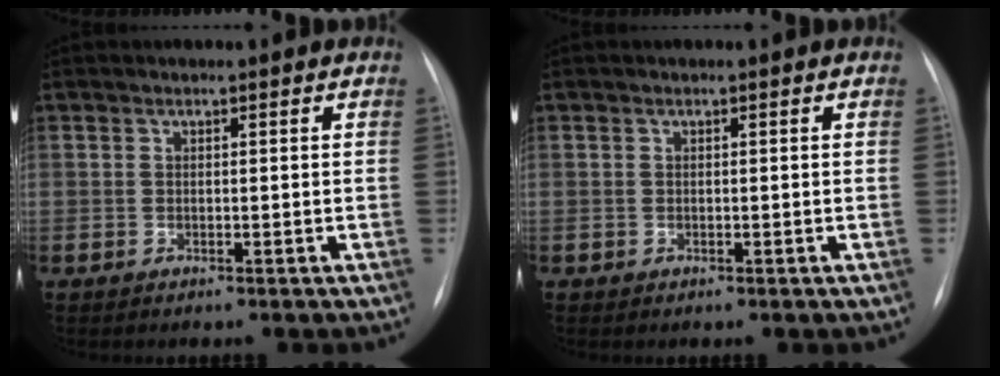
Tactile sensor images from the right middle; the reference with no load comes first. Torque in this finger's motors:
{"motor_torque": [-0.64, -0.36, -0.01, 0.00]}